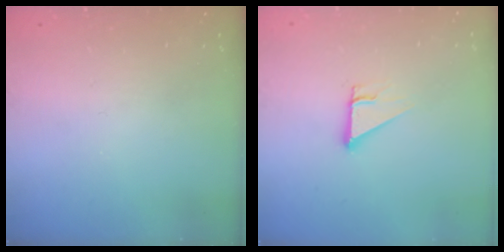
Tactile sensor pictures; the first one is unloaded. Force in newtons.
{"total": 2.7, "press": 2.7, "slide": 0.1}